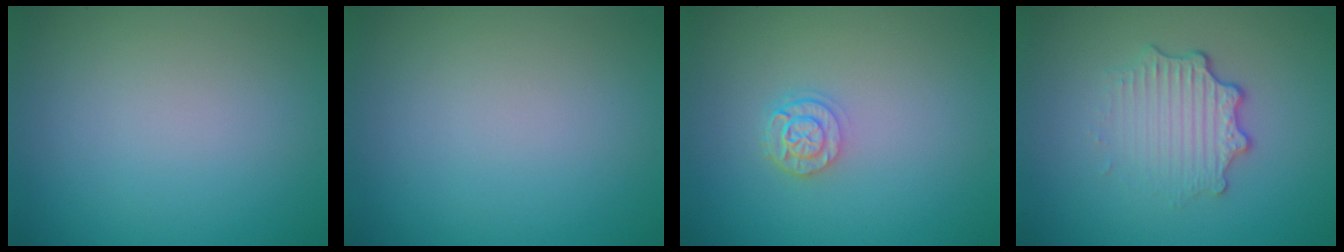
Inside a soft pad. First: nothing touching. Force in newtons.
{"total": 0.0}
{"total": 2.2, "press": 1.8, "slide": 1.2}
{"total": 3.2, "press": 2.5, "slide": 2.1}